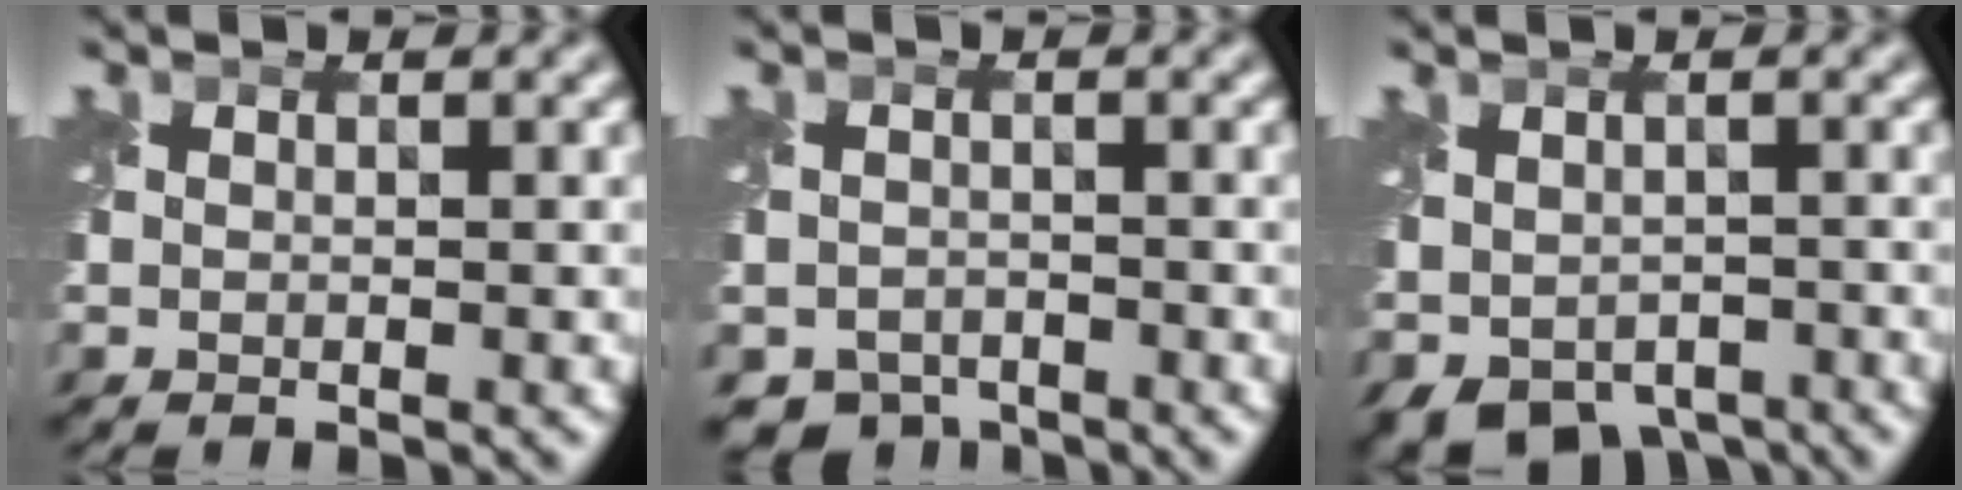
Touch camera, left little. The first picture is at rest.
{"total": 3.3, "force": [-2.6, 1.9, 0.6], "torque": [-0.004, -0.016, -0.048]}
{"total": 6.5, "force": [-3.7, 4.0, 3.5], "torque": [-0.061, -0.033, -0.049]}